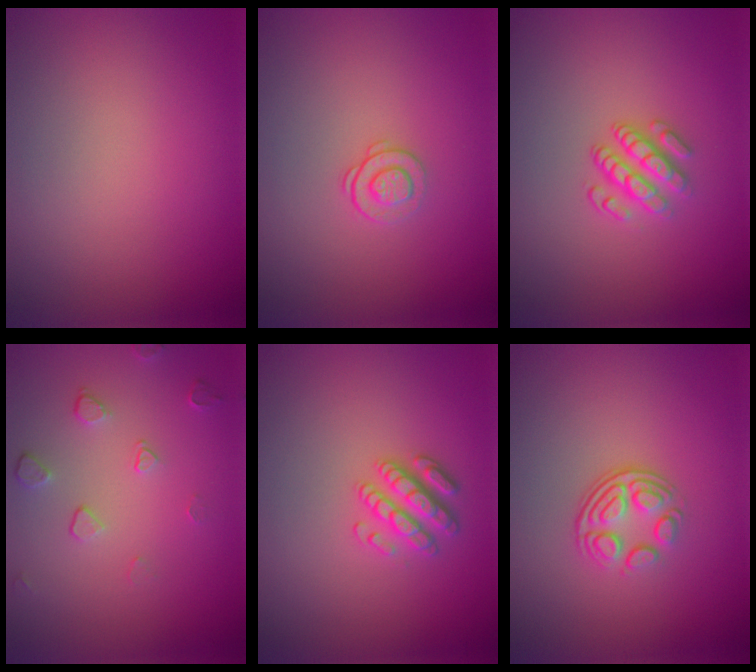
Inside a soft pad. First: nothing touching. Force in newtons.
{"total": 1.4, "press": 0.9, "slide": 1.0}
{"total": 2.9, "press": 2.5, "slide": 1.6}
{"total": 1.6, "press": 1.1, "slide": 1.2}
{"total": 2.6, "press": 2.6, "slide": 0.5}
{"total": 3.5, "press": 2.4, "slide": 2.5}